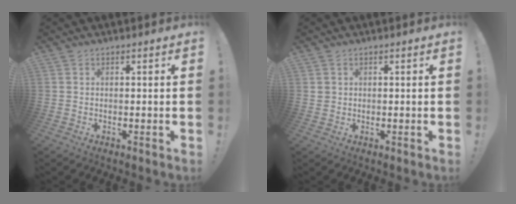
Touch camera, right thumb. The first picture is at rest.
{"total": 1.4, "force": [0.7, 1.2, 0.3], "torque": [0.003, -0.003, 0.011]}